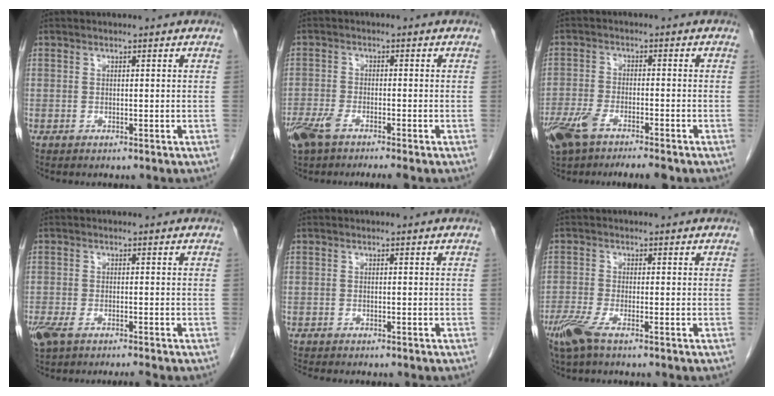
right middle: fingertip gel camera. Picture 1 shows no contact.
{"total": 6.9, "force": [-4.9, 1.5, 4.6], "torque": [-0.088, -0.010, -0.089]}
{"total": 10.9, "force": [-7.9, 2.9, 7.0], "torque": [-0.132, -0.009, -0.130]}
{"total": 5.6, "force": [-4.1, 1.3, 3.6], "torque": [-0.070, -0.008, -0.073]}
{"total": 2.6, "force": [-2.4, 0.2, 1.0], "torque": [-0.020, -0.006, -0.034]}
{"total": 4.4, "force": [-2.9, 0.6, 3.3], "torque": [-0.077, -0.013, -0.063]}